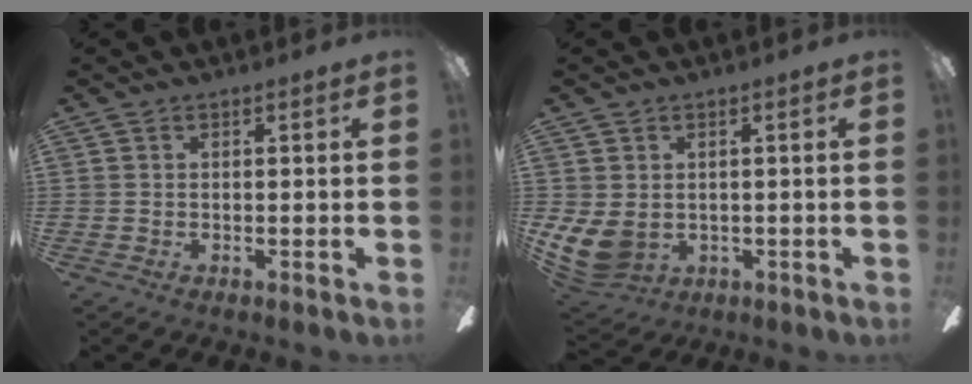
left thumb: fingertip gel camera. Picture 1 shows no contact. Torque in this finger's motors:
{"motor_torque": [0.17, 0.28, 0.33, -0.30, 0.23]}